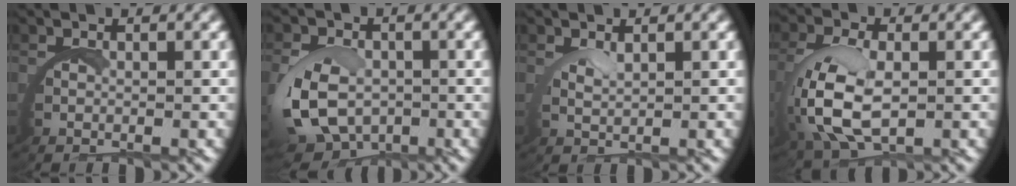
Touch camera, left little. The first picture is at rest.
{"total": 7.9, "force": [-1.8, 6.6, 3.9], "torque": [-0.113, -0.039, -0.017]}
{"total": 1.4, "force": [1.3, -0.4, 0.4], "torque": [-0.014, -0.002, 0.027]}
{"total": 7.0, "force": [0.3, 4.4, 5.5], "torque": [-0.155, -0.023, 0.024]}